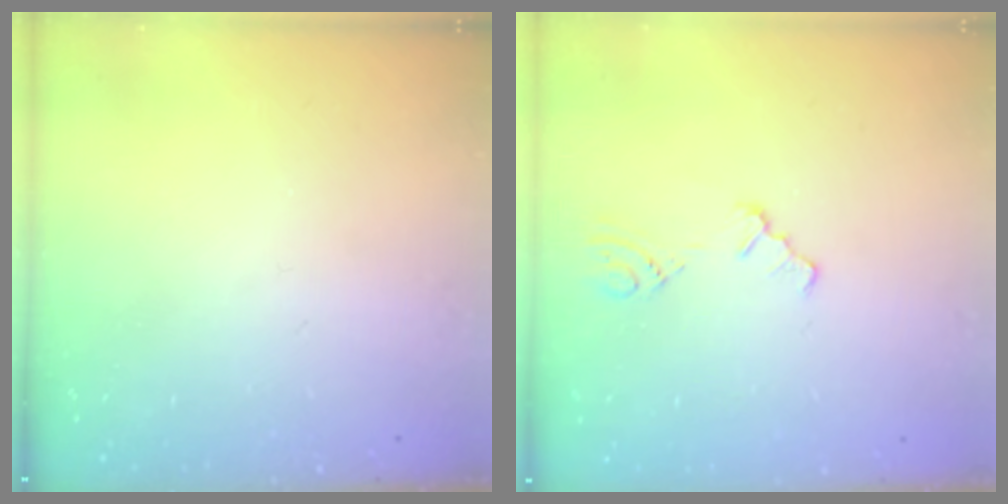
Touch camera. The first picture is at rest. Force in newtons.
{"total": 1.9, "press": 1.9, "slide": 0.3}